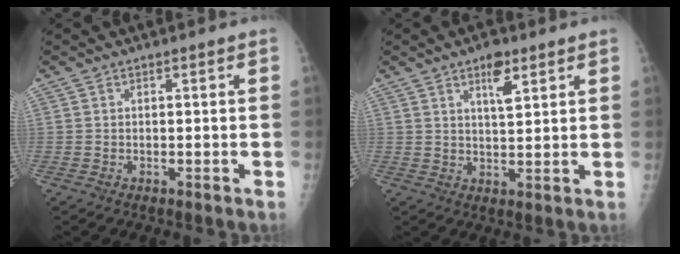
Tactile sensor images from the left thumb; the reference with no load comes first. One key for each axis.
{"total": 5.2, "fx": 3.0, "fy": 2.0, "fz": 3.7, "tx": -0.050, "ty": -0.018, "tz": 0.048}